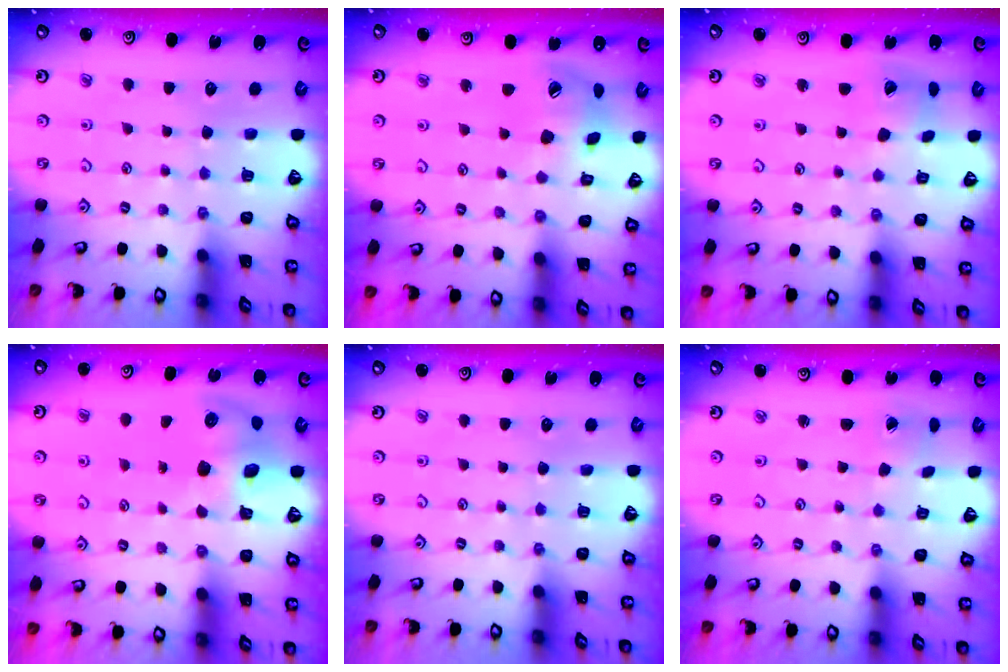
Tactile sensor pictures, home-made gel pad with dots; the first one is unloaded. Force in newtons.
{"total": 15.4, "press": 15.2, "slide": 2.2}
{"total": 8.5, "press": 8.4, "slide": 1.2}
{"total": 10.0, "press": 9.8, "slide": 1.9}
{"total": 0.0}
{"total": 1.2, "press": 1.2, "slide": 0.1}